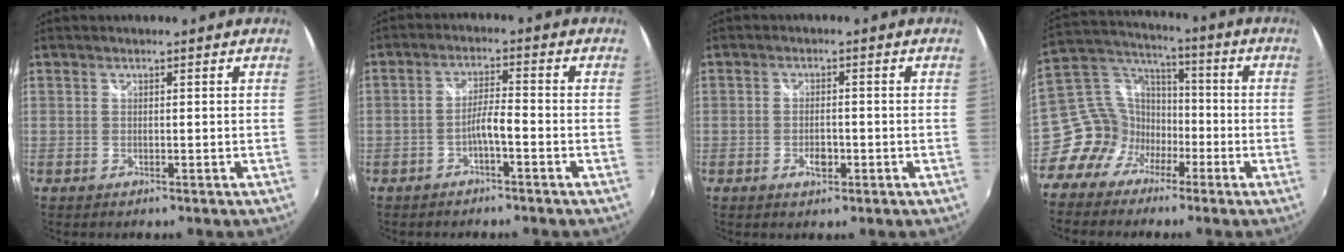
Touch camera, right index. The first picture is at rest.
{"total": 3.5, "force": [-2.1, 0.1, 2.8], "torque": [-0.060, 0.008, -0.036]}
{"total": 3.1, "force": [-1.3, 1.6, 2.4], "torque": [-0.044, -0.003, -0.022]}
{"total": 10.9, "force": [-5.7, 8.7, 3.3], "torque": [-0.074, 0.039, -0.106]}